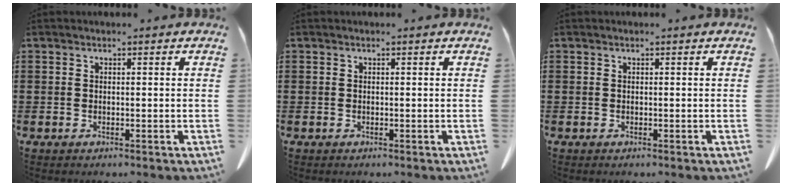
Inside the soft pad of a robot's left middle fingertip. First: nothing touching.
{"total": 0.0}
{"total": 0.0}